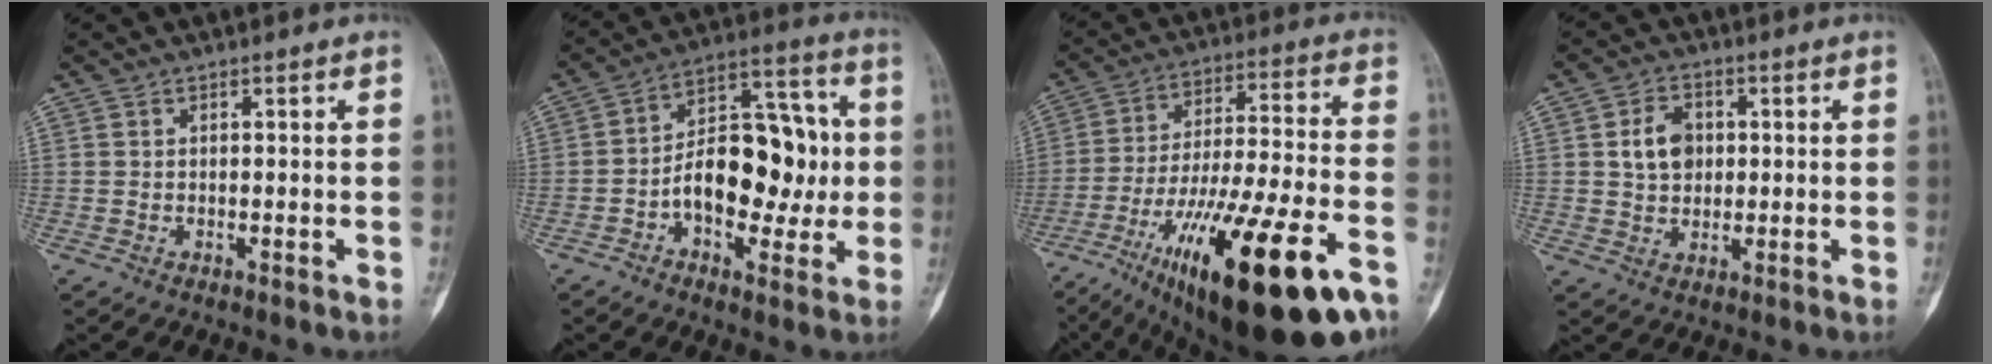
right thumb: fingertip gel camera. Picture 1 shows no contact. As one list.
[{"total": 17.2, "force": [-1.9, 10.3, 13.6], "torque": [-0.168, 0.043, -0.033]}, {"total": 30.1, "force": [-15.8, 7.3, 24.5], "torque": [-0.374, 0.040, -0.249]}, {"total": 6.7, "force": [1.1, 5.1, 4.2], "torque": [-0.054, 0.000, 0.017]}]